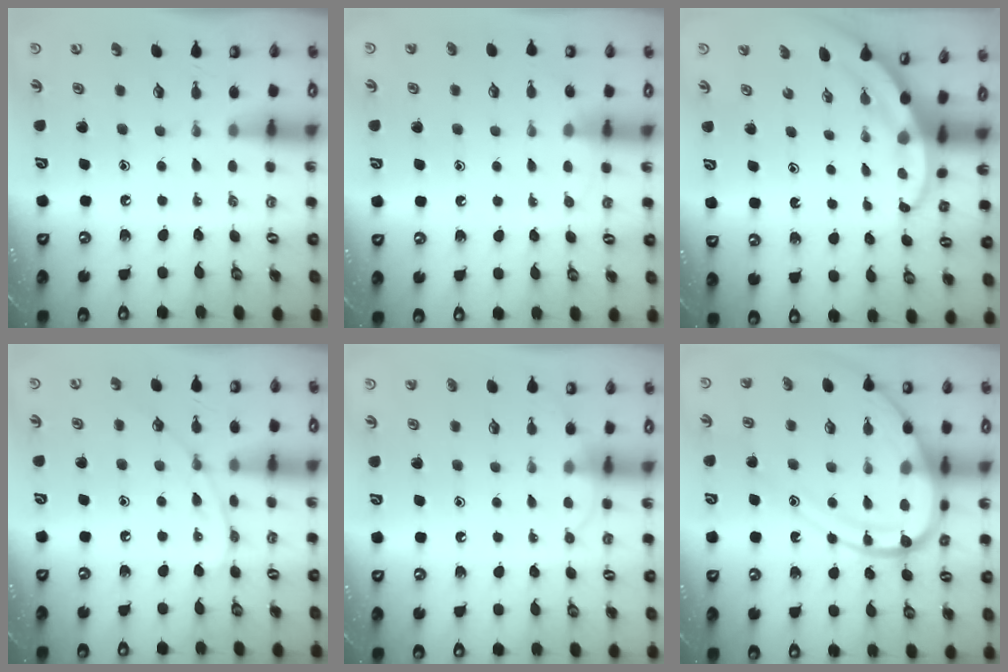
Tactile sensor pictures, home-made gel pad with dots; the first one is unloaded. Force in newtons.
{"total": 2.7, "press": 2.7, "slide": 0.3}
{"total": 3.6, "press": 3.6, "slide": 0.2}
{"total": 6.1, "press": 6.1, "slide": 0.6}
{"total": 4.3, "press": 4.2, "slide": 0.4}
{"total": 16.2, "press": 16.1, "slide": 1.8}